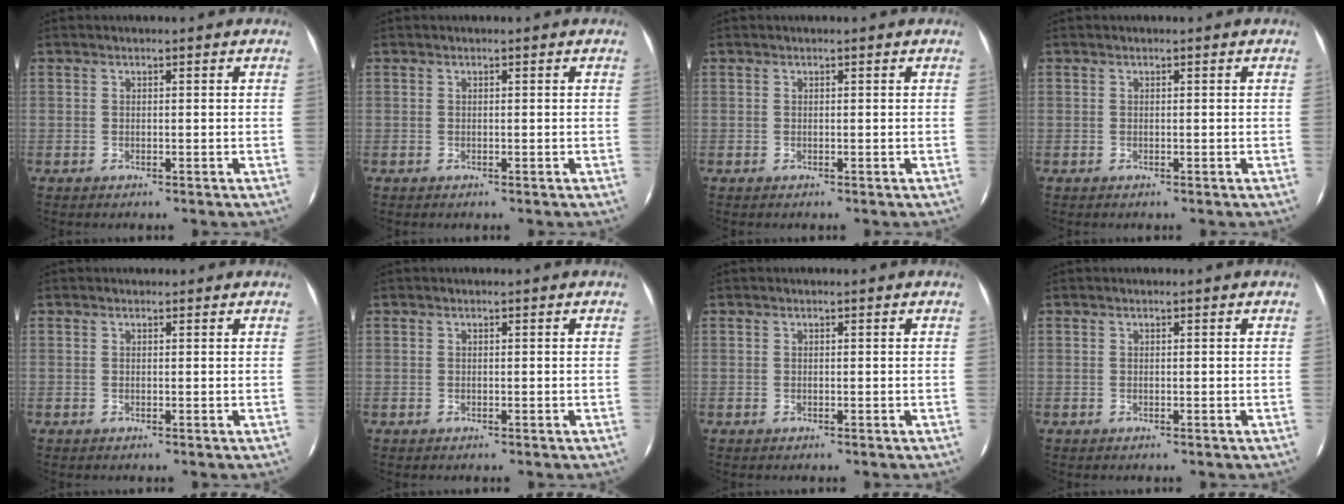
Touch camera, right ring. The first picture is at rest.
{"total": 0.0}
{"total": 0.0}
{"total": 0.0}
{"total": 0.5, "force": [0.4, 0.3, 0.0], "torque": [-0.004, 0.004, 0.004]}
{"total": 0.0}
{"total": 0.0}
{"total": 0.0}